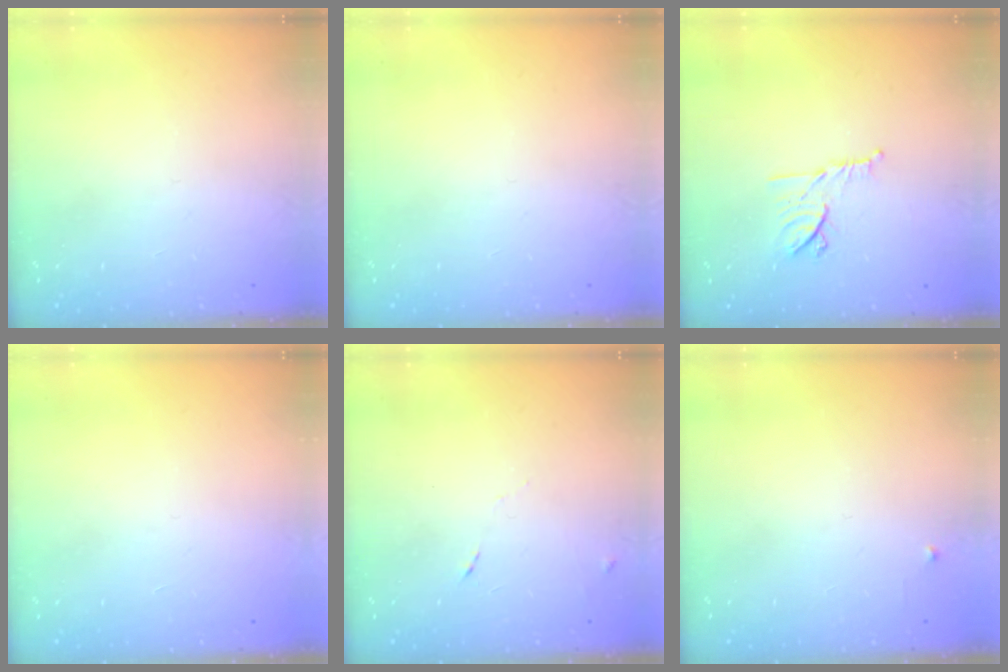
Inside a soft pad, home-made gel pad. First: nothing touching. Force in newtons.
{"total": 0.0}
{"total": 9.7, "press": 9.7, "slide": 0.6}
{"total": 1.5, "press": 1.5, "slide": 0.1}
{"total": 4.7, "press": 4.7, "slide": 0.6}
{"total": 2.4, "press": 2.3, "slide": 0.4}